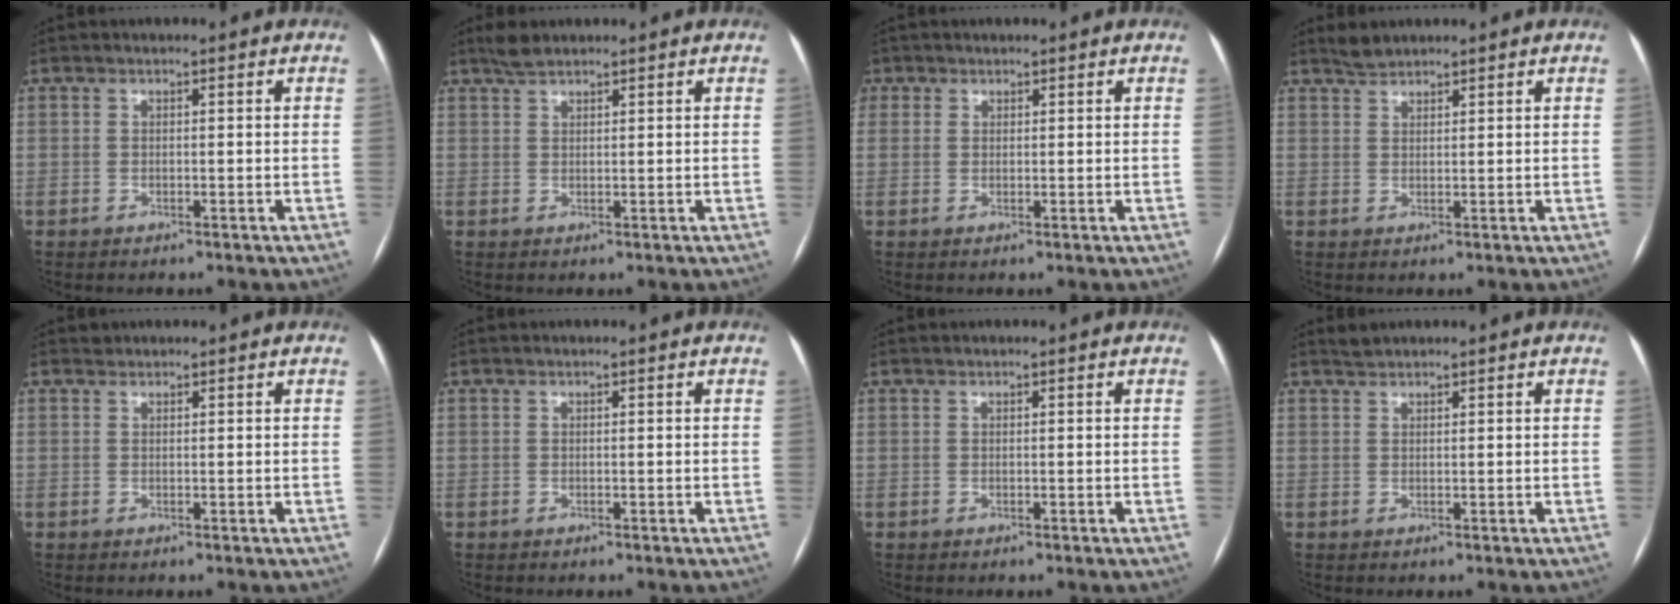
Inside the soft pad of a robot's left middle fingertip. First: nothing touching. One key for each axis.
{"total": 2.4, "fx": 2.1, "fy": 0.6, "fz": 0.9, "tx": -0.024, "ty": 0.012, "tz": 0.042}
{"total": 2.2, "fx": 1.0, "fy": 1.9, "fz": 0.2, "tx": 0.009, "ty": 0.003, "tz": 0.014}
{"total": 2.0, "fx": 1.9, "fy": 0.3, "fz": 0.2, "tx": -0.009, "ty": 0.007, "tz": 0.040}
{"total": 0.6, "fx": 0.5, "fy": 0.2, "fz": -0.2, "tx": -0.002, "ty": 0.003, "tz": 0.008}
{"total": 0.0}
{"total": 0.0}
{"total": 1.1, "fx": 1.1, "fy": 0.1, "fz": 0.0, "tx": -0.008, "ty": 0.006, "tz": 0.026}